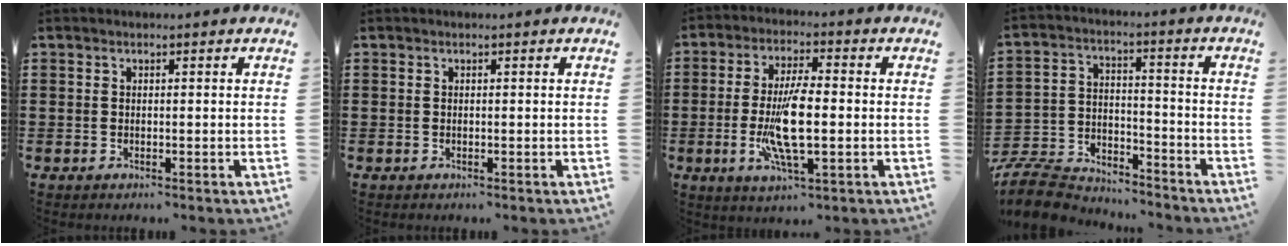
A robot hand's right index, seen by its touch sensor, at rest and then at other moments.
{"total": 0.0}
{"total": 9.5, "force": [-1.4, 2.5, 9.1], "torque": [-0.186, -0.011, -0.028]}
{"total": 8.8, "force": [-8.4, 2.0, 1.4], "torque": [-0.042, 0.016, -0.170]}